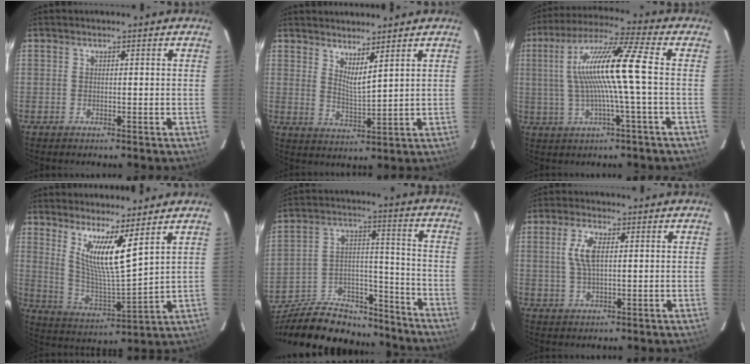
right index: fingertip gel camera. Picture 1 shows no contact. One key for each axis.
{"total": 5.0, "fx": 4.1, "fy": 0.2, "fz": 2.9, "tx": -0.050, "ty": -0.012, "tz": 0.066}
{"total": 13.6, "fx": 0.4, "fy": -0.5, "fz": 13.6, "tx": -0.257, "ty": 0.015, "tz": 0.009}
{"total": 11.1, "fx": 6.8, "fy": 0.7, "fz": 8.7, "tx": -0.150, "ty": -0.017, "tz": 0.133}
{"total": 23.1, "fx": -19.3, "fy": 9.0, "fz": 9.1, "tx": -0.177, "ty": 0.038, "tz": -0.284}
{"total": 5.3, "fx": 1.2, "fy": 2.1, "fz": 4.8, "tx": -0.095, "ty": 0.006, "tz": 0.025}